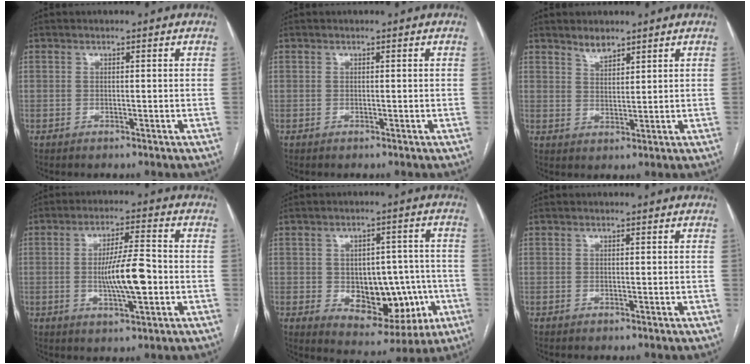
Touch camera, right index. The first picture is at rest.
{"total": 0.0}
{"total": 2.8, "force": [2.5, 1.0, 0.9], "torque": [-0.016, -0.003, 0.048]}
{"total": 8.8, "force": [-1.3, 1.2, 8.6], "torque": [-0.156, 0.000, -0.023]}
{"total": 12.4, "force": [-2.2, 7.7, 9.4], "torque": [-0.118, 0.018, -0.010]}
{"total": 0.0}